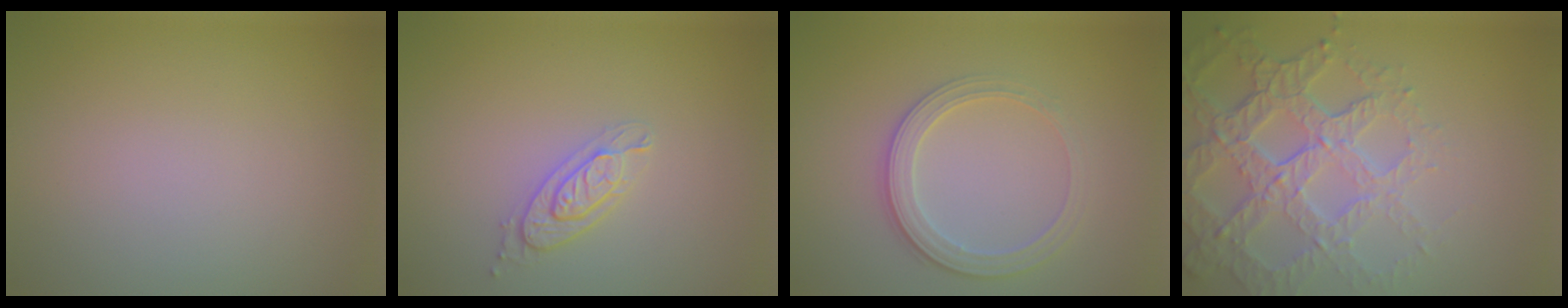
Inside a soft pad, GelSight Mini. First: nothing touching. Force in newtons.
{"total": 2.0, "press": 2.0, "slide": 0.5}
{"total": 2.8, "press": 2.6, "slide": 1.1}
{"total": 7.5, "press": 5.2, "slide": 5.4}